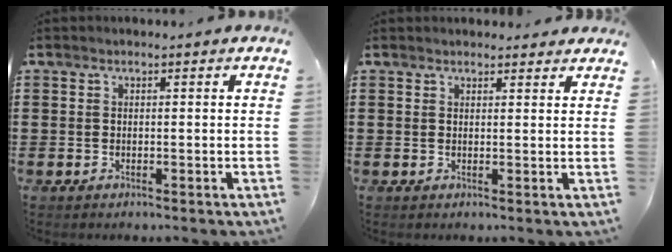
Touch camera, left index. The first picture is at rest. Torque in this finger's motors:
{"motor_torque": [1.67, -0.47, 0.40, 0.03]}